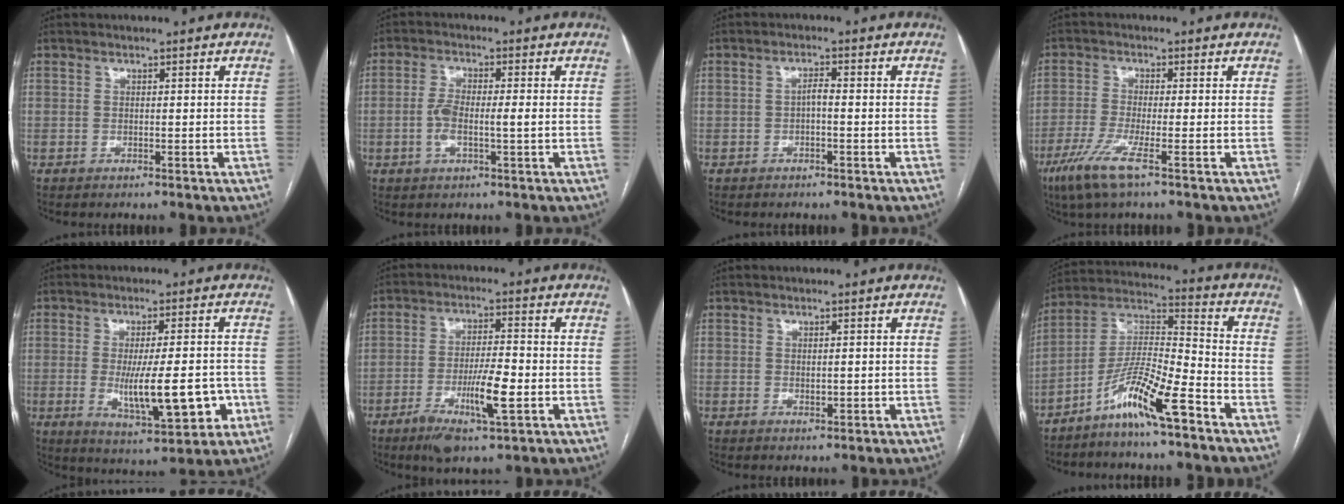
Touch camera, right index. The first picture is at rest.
{"total": 4.6, "force": [-0.7, 0.9, 4.4], "torque": [-0.096, 0.008, -0.012]}
{"total": 1.7, "force": [-0.4, 0.4, 1.5], "torque": [-0.024, 0.005, -0.009]}
{"total": 6.3, "force": [-3.6, 0.0, 5.2], "torque": [-0.109, -0.018, -0.075]}
{"total": 11.7, "force": [-2.4, 2.7, 11.2], "torque": [-0.180, -0.015, -0.026]}
{"total": 9.1, "force": [-3.5, 1.2, 8.3], "torque": [-0.154, -0.010, -0.057]}
{"total": 0.9, "force": [0.0, 0.5, 0.8], "torque": [-0.012, -0.001, 0.003]}
{"total": 11.3, "force": [-7.3, 0.5, 8.6], "torque": [-0.174, 0.002, -0.142]}